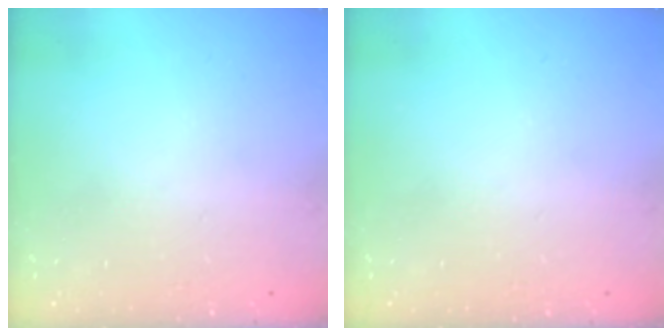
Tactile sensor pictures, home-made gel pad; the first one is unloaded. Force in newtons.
{"total": 0.0}